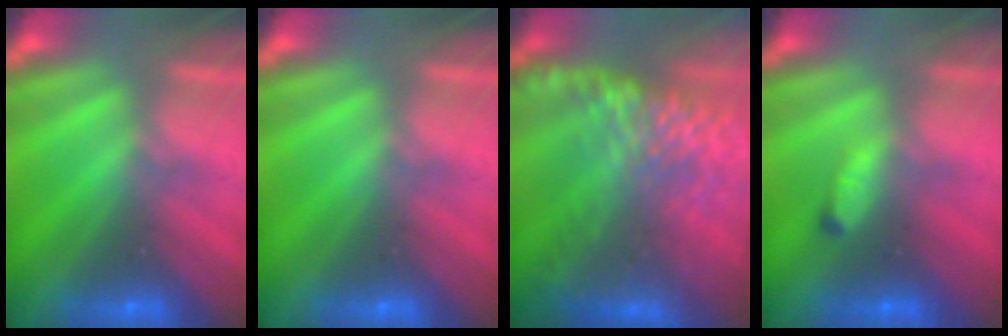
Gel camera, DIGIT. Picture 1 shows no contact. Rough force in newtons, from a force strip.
{"total": 0.0}
{"total": 12.7}
{"total": 2.5}